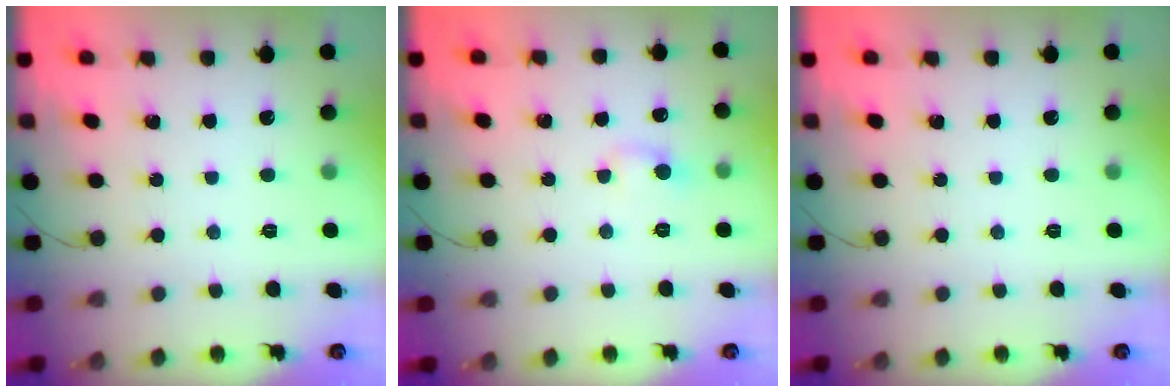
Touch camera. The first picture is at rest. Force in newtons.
{"total": 3.8, "press": 3.6, "slide": 1.2}
{"total": 0.0}